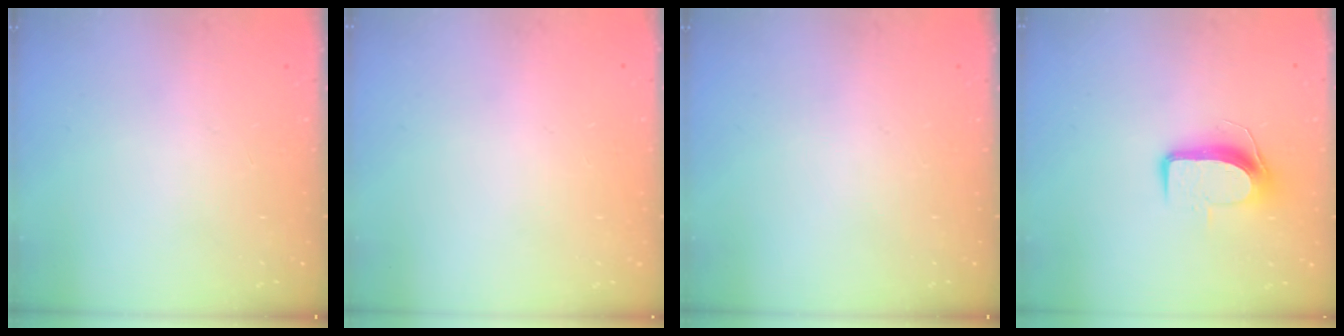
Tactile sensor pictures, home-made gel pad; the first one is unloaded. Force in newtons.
{"total": 0.0}
{"total": 0.0}
{"total": 9.2, "press": 9.2, "slide": 0.7}